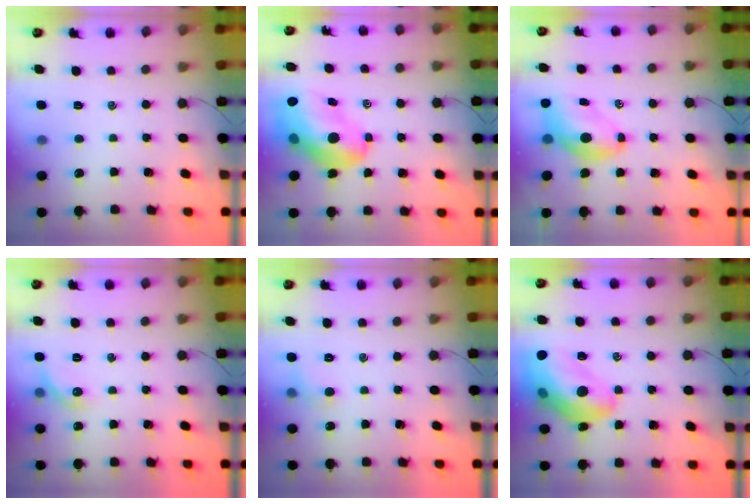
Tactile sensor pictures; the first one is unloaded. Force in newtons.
{"total": 16.8, "press": 16.1, "slide": 4.6}
{"total": 7.7, "press": 7.3, "slide": 2.2}
{"total": 6.8, "press": 6.7, "slide": 0.9}
{"total": 5.1, "press": 4.9, "slide": 1.3}
{"total": 21.4, "press": 21.0, "slide": 3.9}